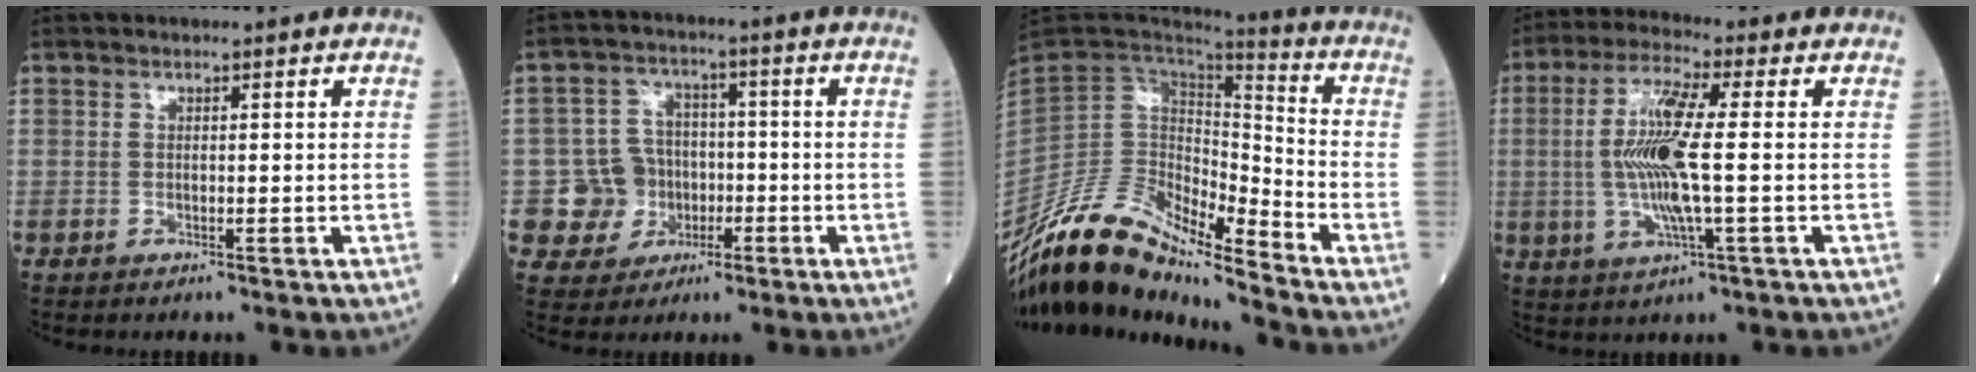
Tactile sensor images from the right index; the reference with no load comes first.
{"total": 7.7, "force": [-1.7, 7.5, 1.2], "torque": [-0.020, 0.015, -0.020]}
{"total": 14.8, "force": [-13.1, 2.9, 6.3], "torque": [-0.117, 0.040, -0.248]}
{"total": 10.8, "force": [-0.1, 0.9, 10.8], "torque": [-0.225, 0.003, -0.004]}